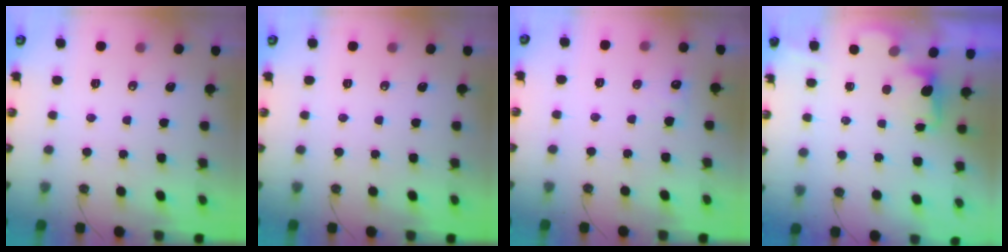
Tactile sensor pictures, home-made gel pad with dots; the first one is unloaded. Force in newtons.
{"total": 0.0}
{"total": 6.0, "press": 5.8, "slide": 1.2}
{"total": 1.3, "press": 1.0, "slide": 0.9}